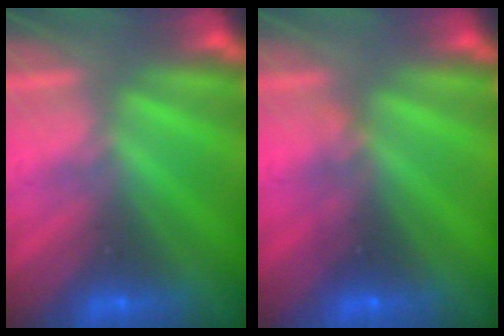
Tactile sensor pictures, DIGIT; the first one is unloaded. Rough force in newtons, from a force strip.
{"total": 2.3}